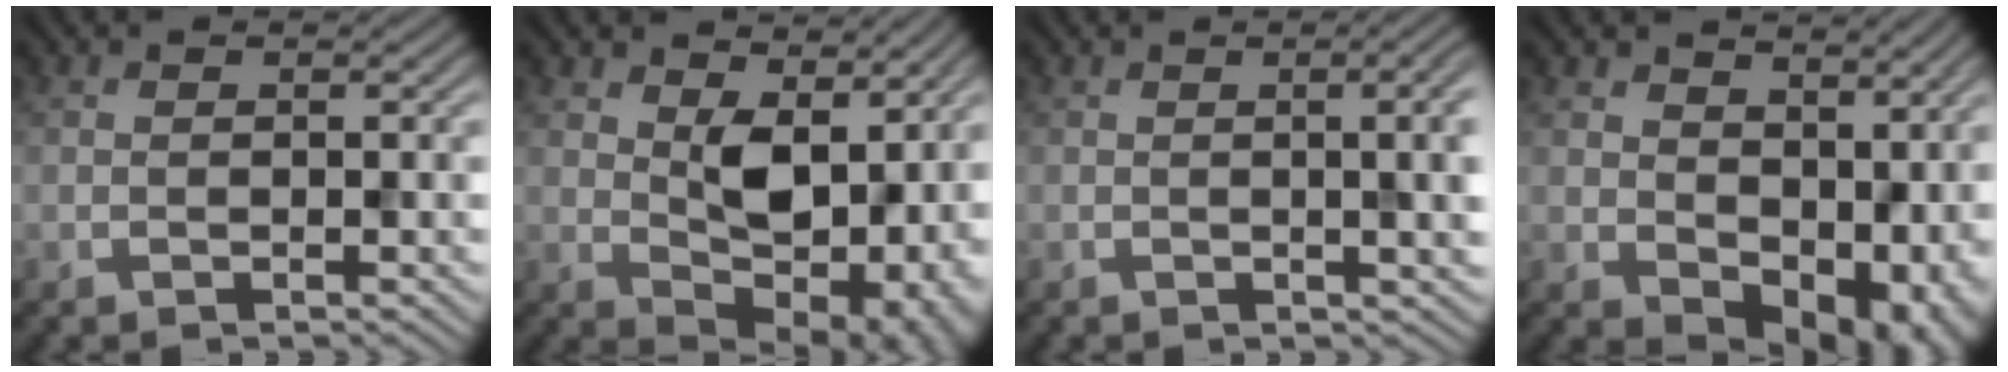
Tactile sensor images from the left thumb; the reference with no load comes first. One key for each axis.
{"total": 9.2, "fx": 2.8, "fy": 5.3, "fz": 7.1, "tx": -0.112, "ty": -0.007, "tz": 0.046}
{"total": 7.7, "fx": 0.3, "fy": 2.7, "fz": 7.2, "tx": -0.068, "ty": 0.014, "tz": -0.002}
{"total": 10.5, "fx": 2.4, "fy": 7.0, "fz": 7.5, "tx": -0.114, "ty": -0.032, "tz": 0.063}